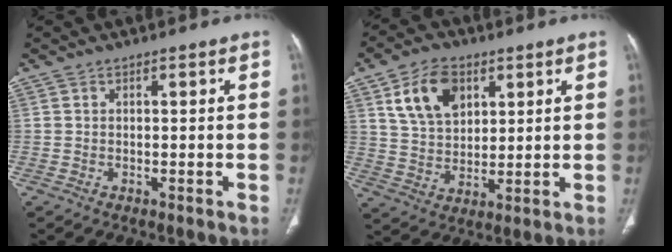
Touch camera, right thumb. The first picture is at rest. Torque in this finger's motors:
{"motor_torque": [-0.60, 0.78, 0.57, -0.01, 0.08]}